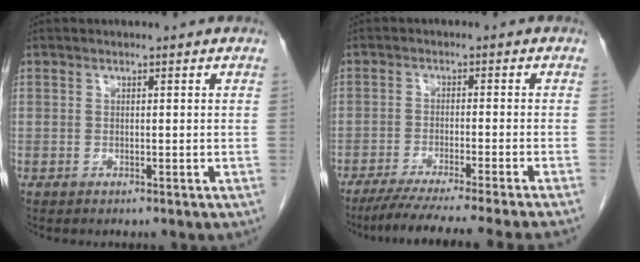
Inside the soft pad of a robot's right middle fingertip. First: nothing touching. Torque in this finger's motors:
{"motor_torque": [0.50, -0.49, 0.07, 0.04]}